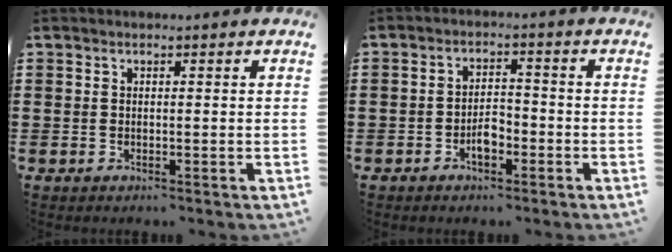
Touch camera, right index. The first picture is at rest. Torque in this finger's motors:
{"motor_torque": [0.80, -0.34, 0.10, 0.08]}